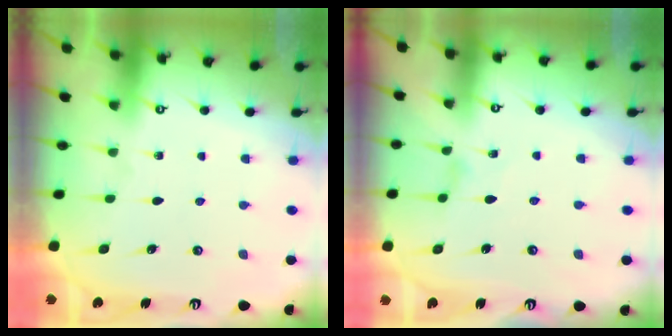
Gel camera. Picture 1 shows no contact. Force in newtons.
{"total": 1.0, "press": 1.0, "slide": 0.1}